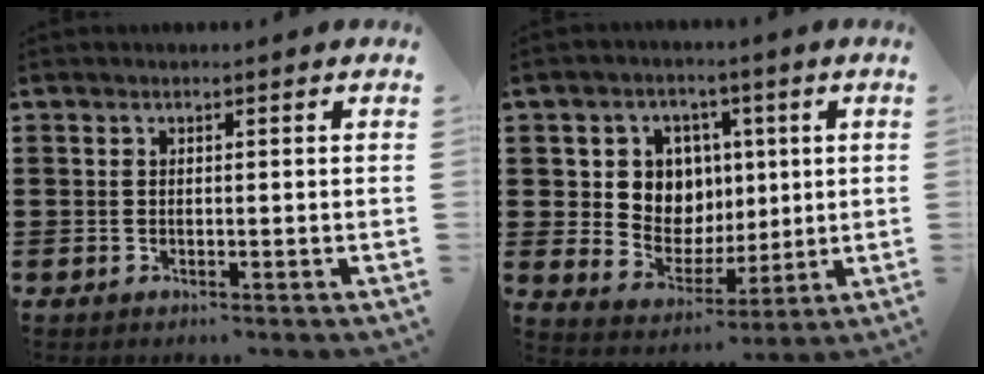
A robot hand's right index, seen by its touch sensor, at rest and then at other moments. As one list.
[{"total": 7.8, "force": [2.1, 7.2, 2.1], "torque": [-0.067, 0.001, 0.039]}]